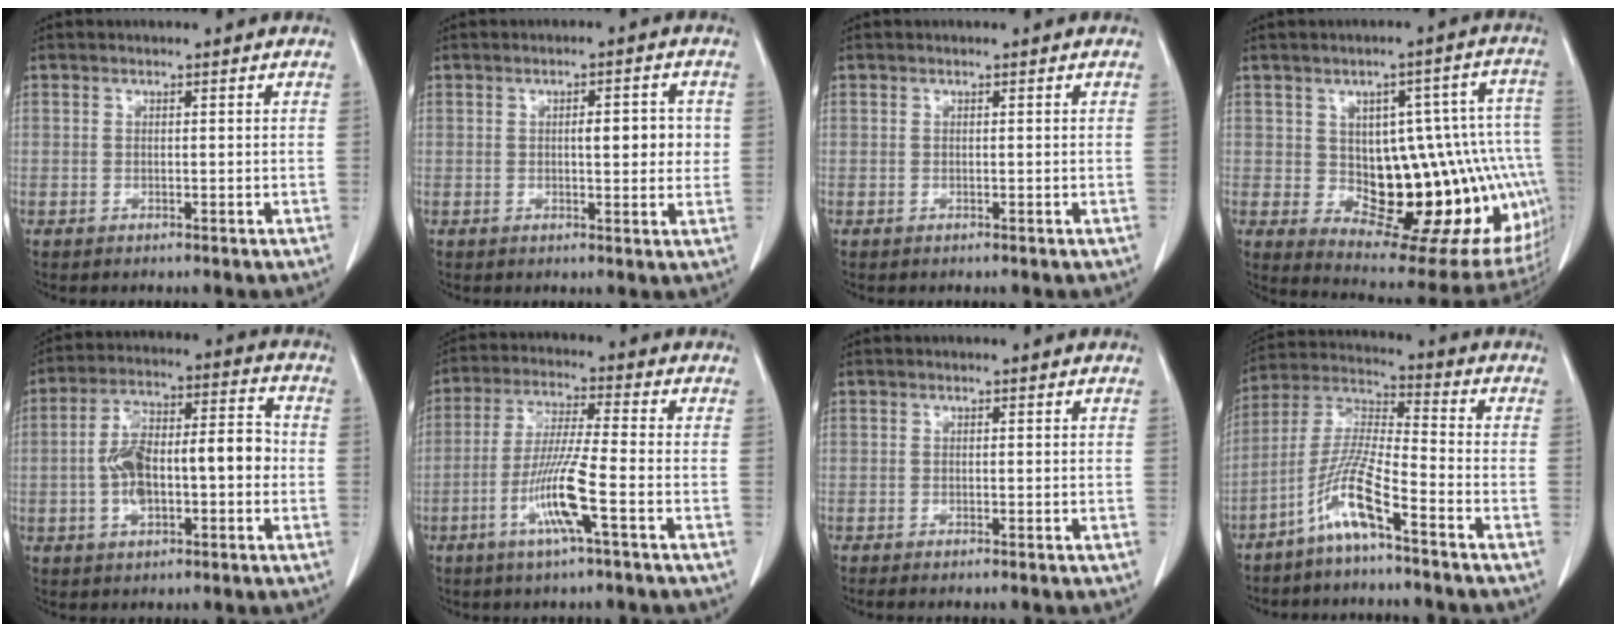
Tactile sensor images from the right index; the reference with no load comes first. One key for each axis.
{"total": 5.0, "fx": 0.6, "fy": 1.4, "fz": 4.7, "tx": -0.064, "ty": 0.002, "tz": 0.006}
{"total": 0.0}
{"total": 22.1, "fx": -2.8, "fy": 8.7, "fz": 20.1, "tx": -0.165, "ty": 0.042, "tz": -0.006}
{"total": 13.0, "fx": -1.4, "fy": 4.7, "fz": 12.0, "tx": -0.219, "ty": 0.038, "tz": -0.021}
{"total": 9.7, "fx": -3.7, "fy": -0.4, "fz": 8.9, "tx": -0.179, "ty": -0.011, "tz": -0.075}
{"total": 0.8, "fx": -0.6, "fy": 0.0, "fz": 0.4, "tx": -0.007, "ty": -0.001, "tz": -0.009}
{"total": 9.3, "fx": -5.6, "fy": 0.2, "fz": 7.4, "tx": -0.164, "ty": -0.005, "tz": -0.116}